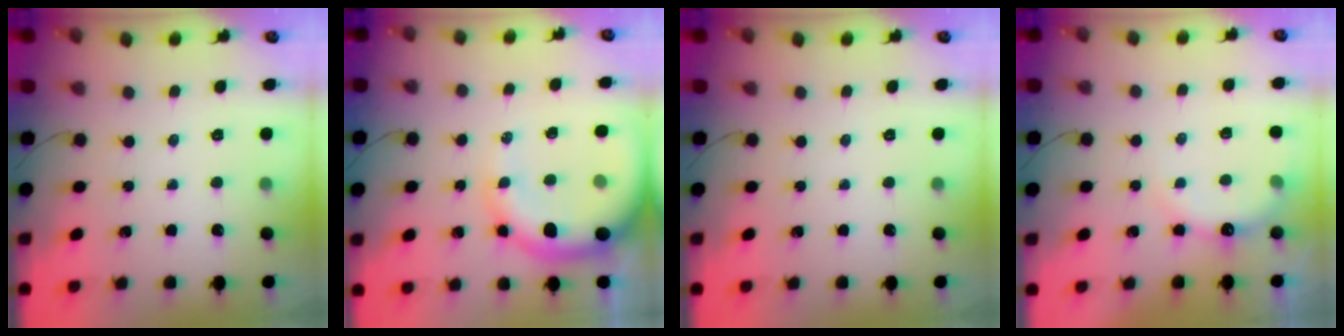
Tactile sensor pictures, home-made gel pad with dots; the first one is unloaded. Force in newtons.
{"total": 11.6, "press": 11.2, "slide": 3.3}
{"total": 0.0}
{"total": 8.4, "press": 8.3, "slide": 0.9}